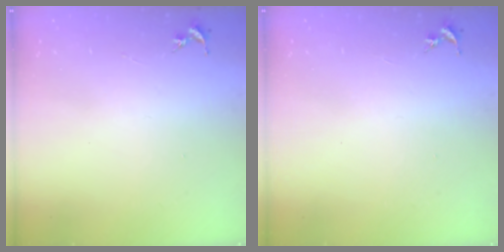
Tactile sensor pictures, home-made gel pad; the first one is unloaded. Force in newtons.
{"total": 0.0}